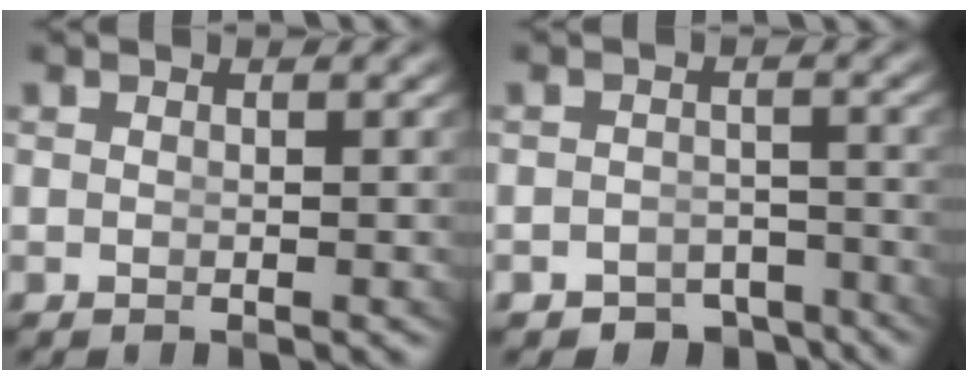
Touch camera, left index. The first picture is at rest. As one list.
[{"total": 5.4, "force": [-4.9, 2.3, 0.5], "torque": [0.021, -0.018, -0.076]}]